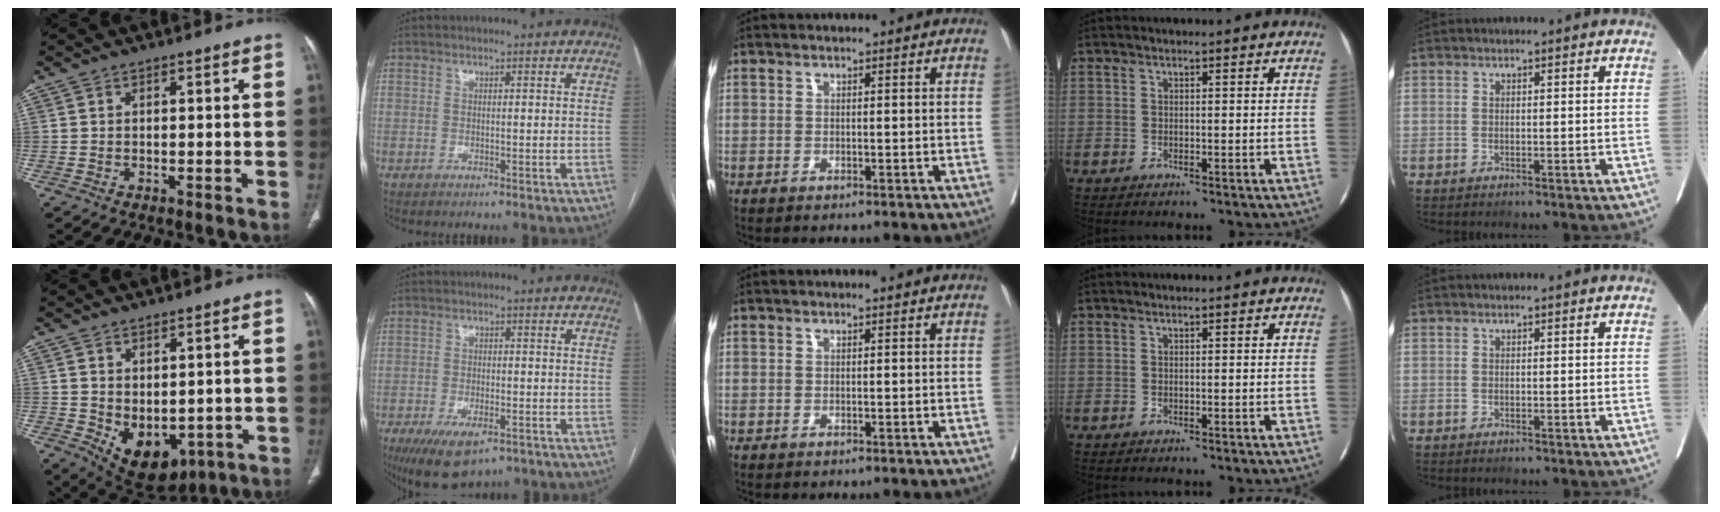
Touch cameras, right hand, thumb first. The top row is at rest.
{"thumb": {"total": 10.1, "force": [-2.1, 6.7, 7.3], "torque": [-0.083, -0.004, -0.004]}, "index": {"total": 8.7, "force": [-5.4, 3.7, 5.7], "torque": [-0.098, -0.012, -0.083]}}